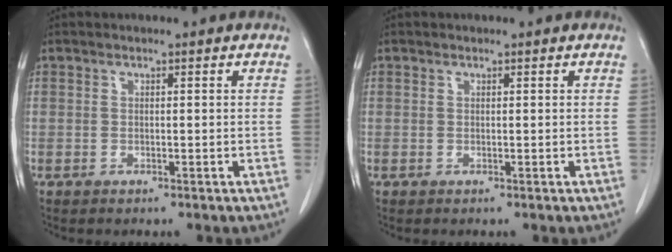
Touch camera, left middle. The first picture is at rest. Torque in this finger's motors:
{"motor_torque": [-0.33, 0.08, -0.12, -0.01]}